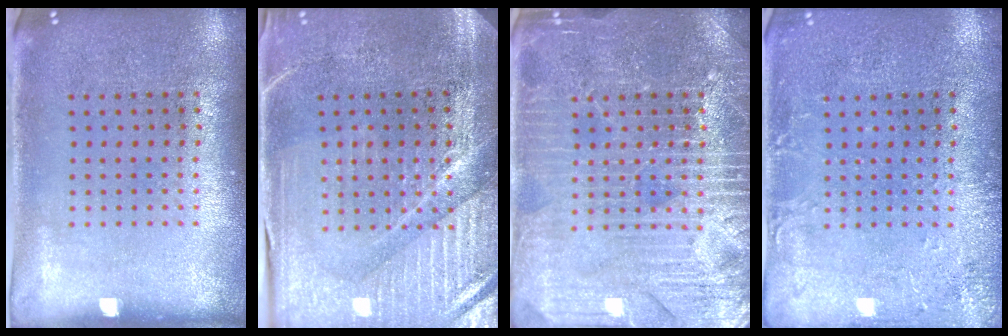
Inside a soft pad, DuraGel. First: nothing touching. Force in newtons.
{"total": 4.0, "press": 3.9, "slide": 1.0}
{"total": 4.0, "press": 4.0, "slide": 0.5}
{"total": 2.2, "press": 2.2, "slide": 0.3}